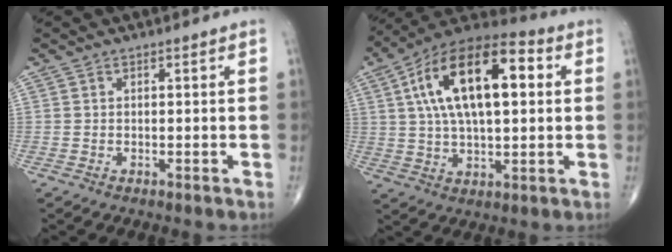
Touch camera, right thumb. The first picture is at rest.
{"total": 20.6, "force": [4.6, 9.5, 17.7], "torque": [-0.295, 0.023, 0.066]}